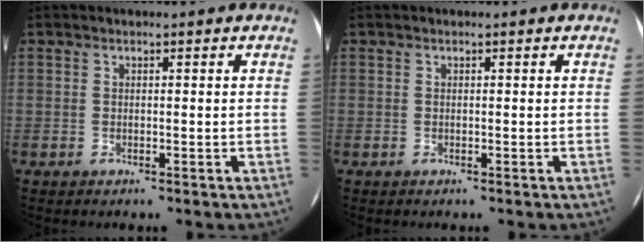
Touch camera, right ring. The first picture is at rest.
{"total": 0.0}